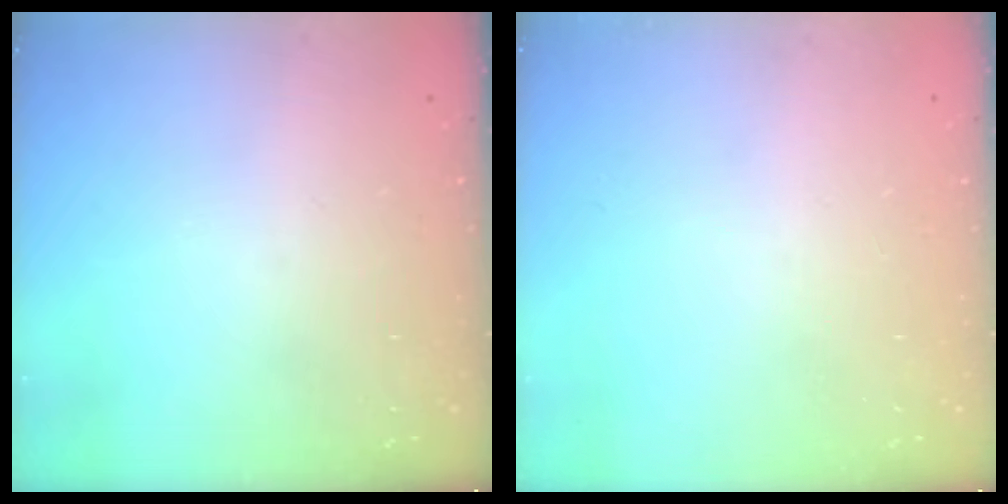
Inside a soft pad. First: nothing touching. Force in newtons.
{"total": 0.0}